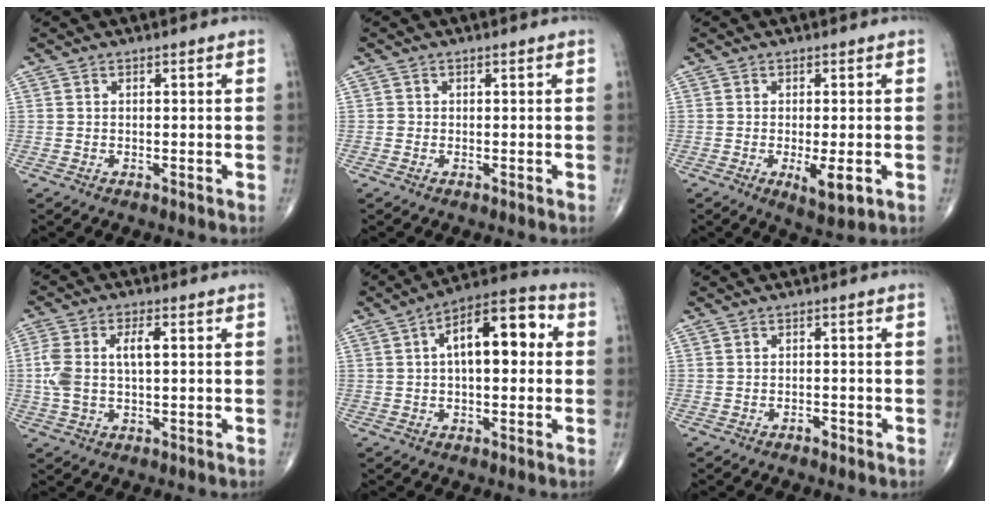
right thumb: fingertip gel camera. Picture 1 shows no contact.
{"total": 0.6, "force": [-0.2, 0.6, 0.1], "torque": [0.001, 0.003, -0.004]}
{"total": 5.2, "force": [-1.5, 1.5, 4.8], "torque": [-0.078, -0.014, -0.021]}
{"total": 8.1, "force": [0.7, 3.8, 7.1], "torque": [-0.172, 0.018, 0.016]}
{"total": 13.6, "force": [2.2, 6.4, 11.8], "torque": [-0.162, 0.031, 0.024]}
{"total": 1.3, "force": [-0.9, 0.6, 0.7], "torque": [-0.010, 0.004, -0.017]}